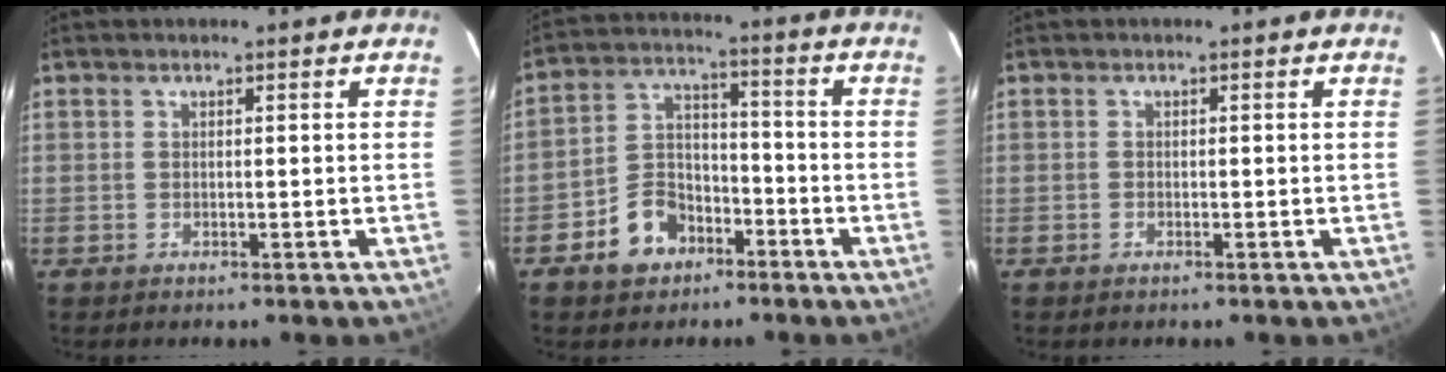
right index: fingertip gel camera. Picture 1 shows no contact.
{"total": 9.3, "force": [-5.6, 6.4, 3.8], "torque": [-0.084, 0.031, -0.087]}
{"total": 0.5, "force": [-0.4, 0.3, 0.2], "torque": [-0.001, 0.001, -0.008]}